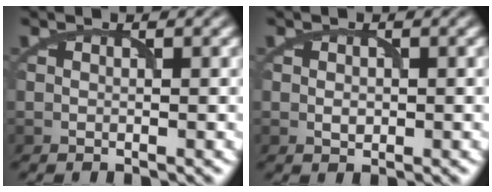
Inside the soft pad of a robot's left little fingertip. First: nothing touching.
{"total": 1.0, "force": [-0.1, 0.8, 0.6], "torque": [-0.011, -0.002, -0.001]}